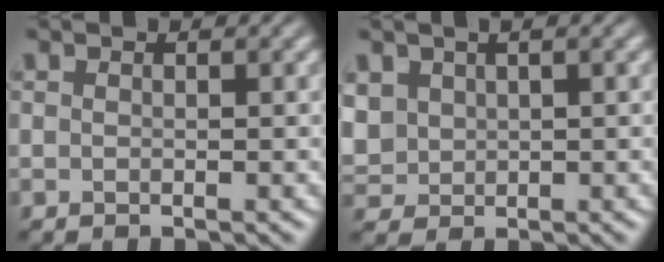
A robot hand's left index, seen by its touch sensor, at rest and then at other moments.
{"total": 2.3, "force": [1.1, 1.7, 1.2], "torque": [-0.043, 0.011, 0.037]}